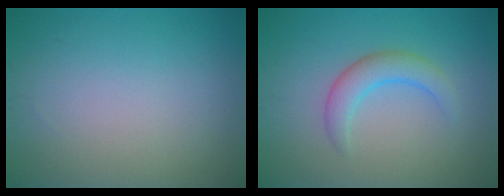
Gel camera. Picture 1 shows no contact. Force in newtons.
{"total": 2.8, "press": 2.8, "slide": 0.3}